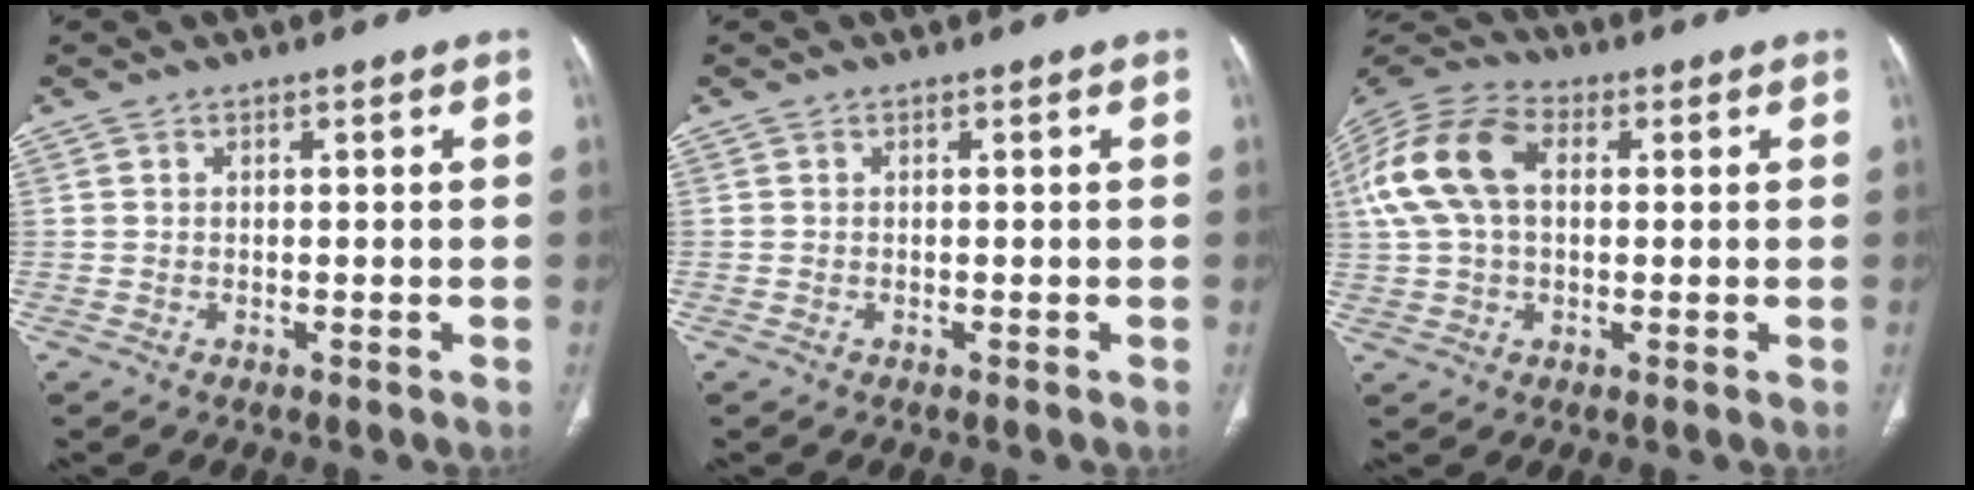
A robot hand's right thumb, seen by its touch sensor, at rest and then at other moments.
{"total": 0.0}
{"total": 14.5, "force": [2.6, 9.2, 10.9], "torque": [-0.232, 0.033, 0.044]}